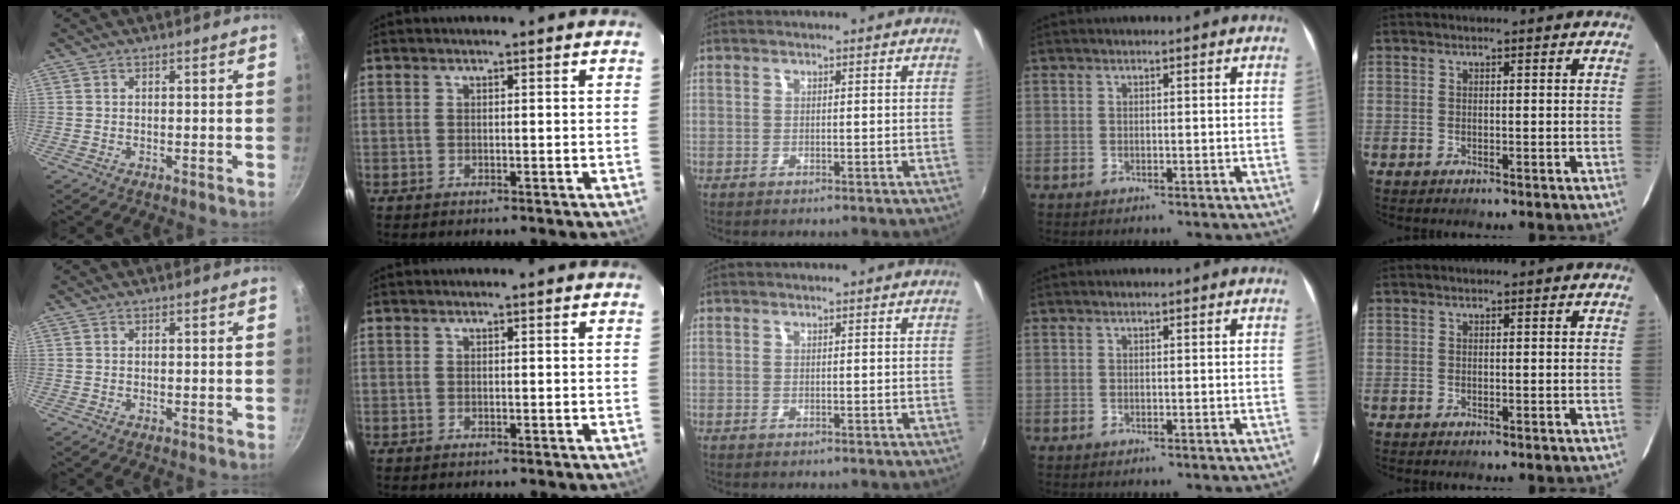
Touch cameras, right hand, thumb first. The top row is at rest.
{}